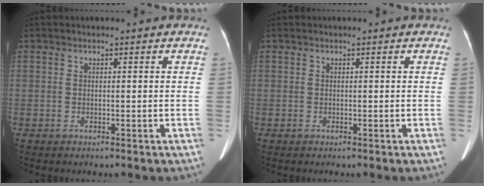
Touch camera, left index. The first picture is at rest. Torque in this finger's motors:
{"motor_torque": [0.00, 0.00, 0.00, 0.00]}